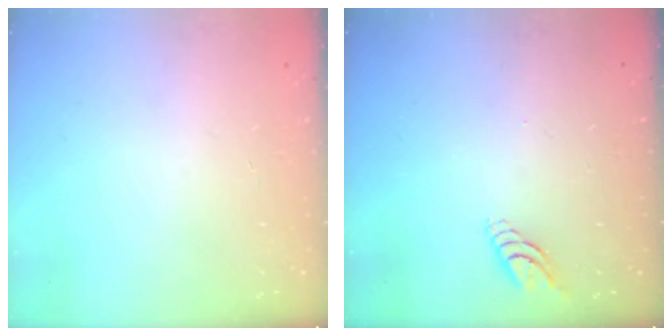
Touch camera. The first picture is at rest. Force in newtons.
{"total": 5.3, "press": 5.3, "slide": 0.1}